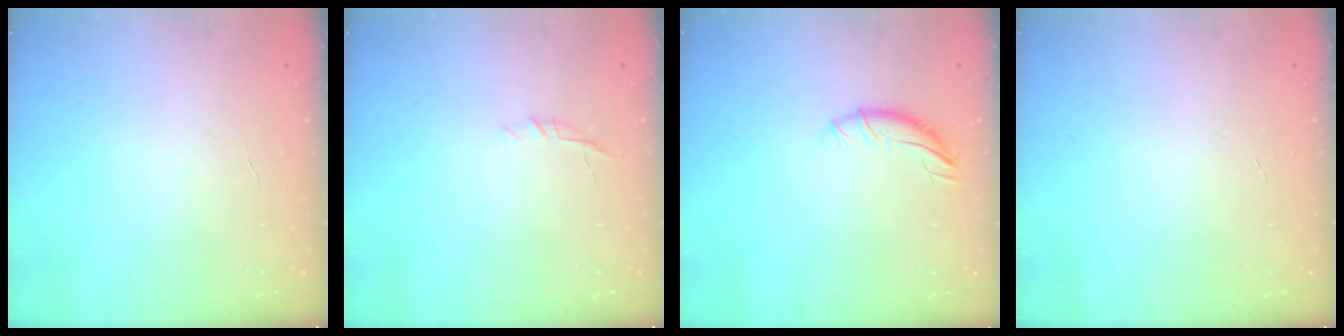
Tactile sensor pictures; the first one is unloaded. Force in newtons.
{"total": 5.6, "press": 5.4, "slide": 1.7}
{"total": 6.6, "press": 6.6, "slide": 0.5}
{"total": 0.0}